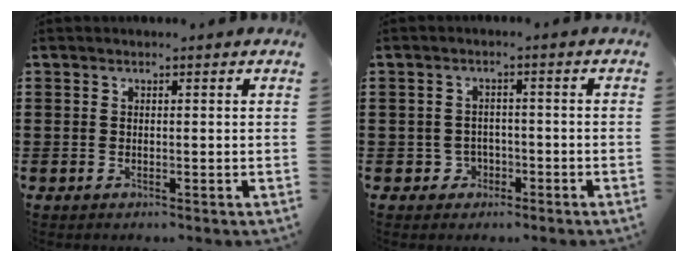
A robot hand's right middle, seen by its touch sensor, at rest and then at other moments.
{"total": 2.2, "force": [-1.3, 1.7, 0.4], "torque": [-0.017, 0.002, -0.032]}